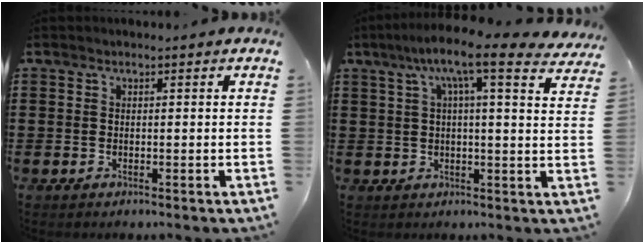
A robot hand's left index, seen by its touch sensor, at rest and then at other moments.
{"total": 8.7, "force": [5.9, 0.9, 6.3], "torque": [-0.127, -0.020, 0.094]}